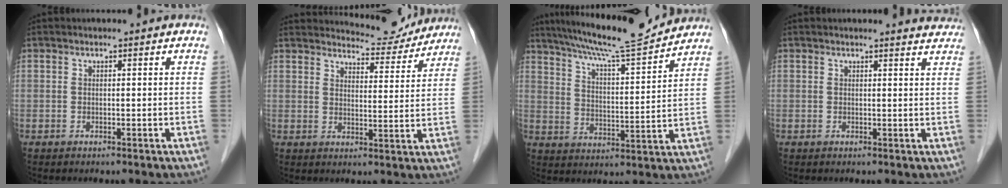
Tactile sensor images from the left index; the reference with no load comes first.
{"total": 8.4, "force": [8.1, 1.8, 0.8], "torque": [-0.007, -0.011, 0.099]}
{"total": 13.9, "force": [12.8, 0.1, 5.5], "torque": [-0.098, -0.003, 0.197]}
{"total": 2.6, "force": [2.6, 0.2, 0.0], "torque": [-0.001, -0.019, 0.005]}